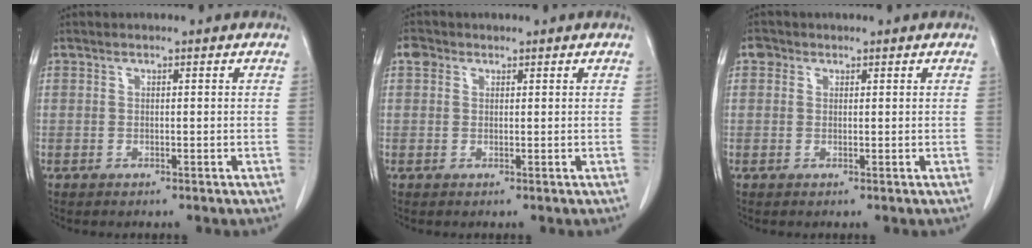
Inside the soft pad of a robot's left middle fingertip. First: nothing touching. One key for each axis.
{"total": 1.8, "fx": 0.9, "fy": 1.4, "fz": 0.5, "tx": -0.010, "ty": 0.011, "tz": 0.013}
{"total": 1.4, "fx": 0.7, "fy": 1.2, "fz": 0.3, "tx": -0.001, "ty": 0.008, "tz": 0.007}